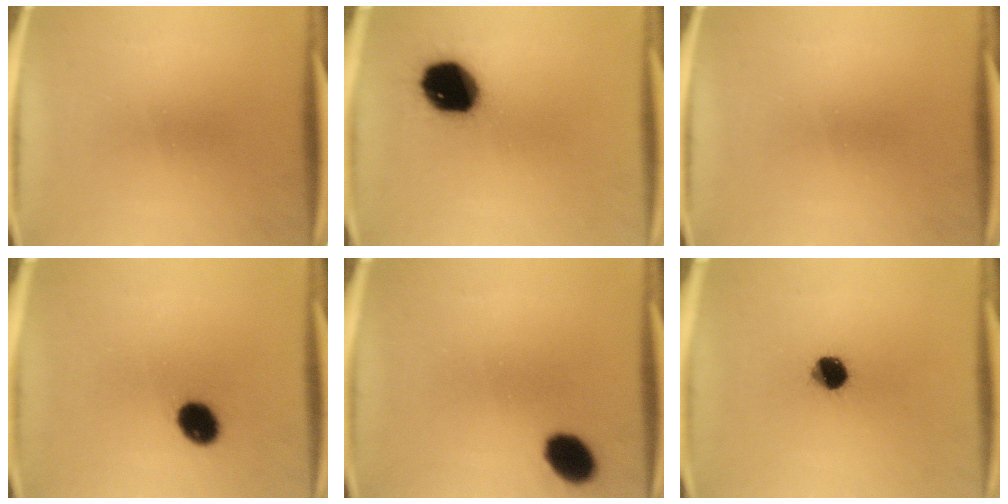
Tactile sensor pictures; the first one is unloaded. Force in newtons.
{"total": 16.3}
{"total": 0.0}
{"total": 7.2}
{"total": 7.3}
{"total": 6.6}